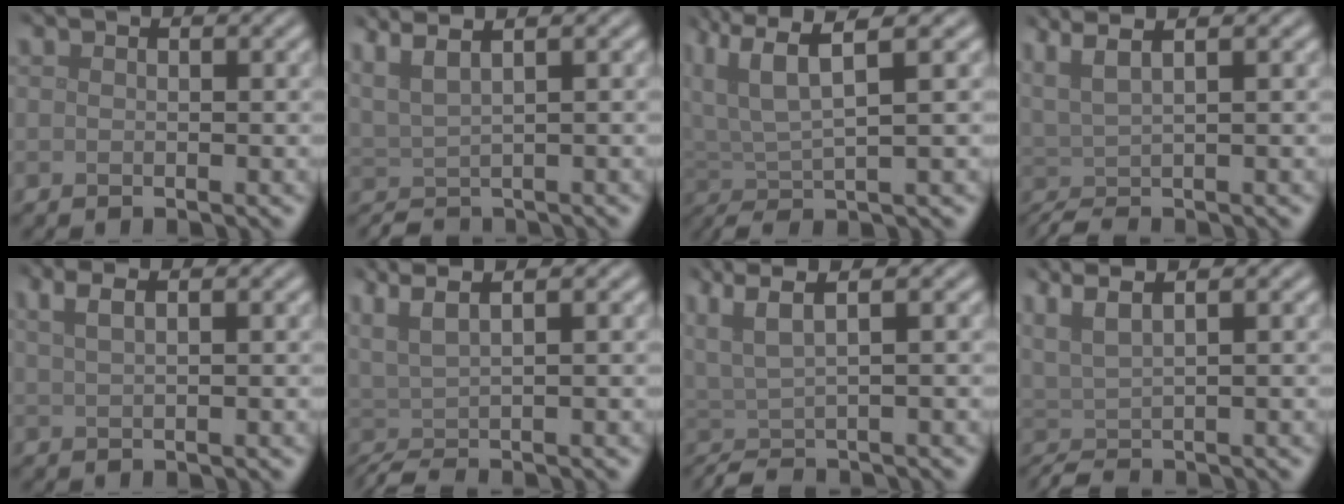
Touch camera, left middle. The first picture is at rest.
{"total": 3.6, "force": [2.3, 1.0, 2.6], "torque": [-0.045, 0.010, 0.041]}
{"total": 6.2, "force": [3.1, 1.5, 5.2], "torque": [-0.108, 0.015, 0.057]}
{"total": 4.8, "force": [1.7, 1.4, 4.2], "torque": [-0.065, 0.010, 0.027]}
{"total": 2.3, "force": [1.3, 0.8, 1.7], "torque": [-0.023, 0.003, 0.020]}
{"total": 4.8, "force": [1.1, 1.4, 4.5], "torque": [-0.063, 0.006, 0.017]}
{"total": 4.6, "force": [1.4, 1.2, 4.2], "torque": [-0.070, 0.008, 0.019]}
{"total": 4.1, "force": [1.9, 1.2, 3.5], "torque": [-0.055, 0.011, 0.033]}